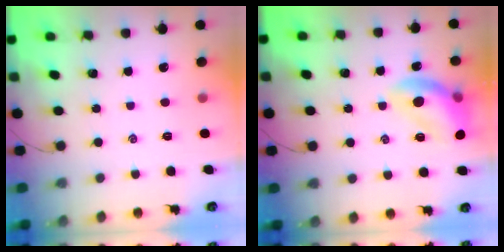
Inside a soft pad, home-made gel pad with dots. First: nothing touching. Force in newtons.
{"total": 14.1, "press": 14.0, "slide": 1.7}